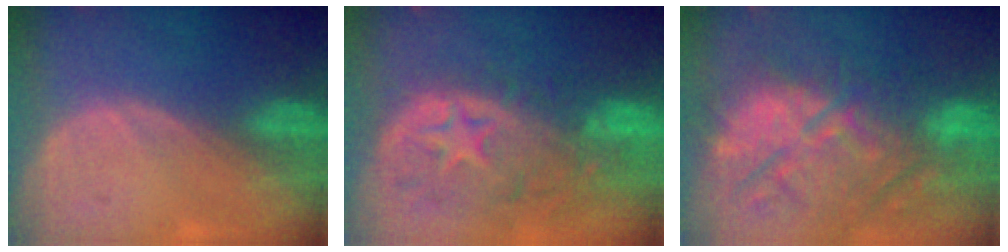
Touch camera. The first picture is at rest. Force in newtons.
{"total": 12.4, "press": 10.5, "slide": 6.7}
{"total": 13.8, "press": 12.6, "slide": 5.6}